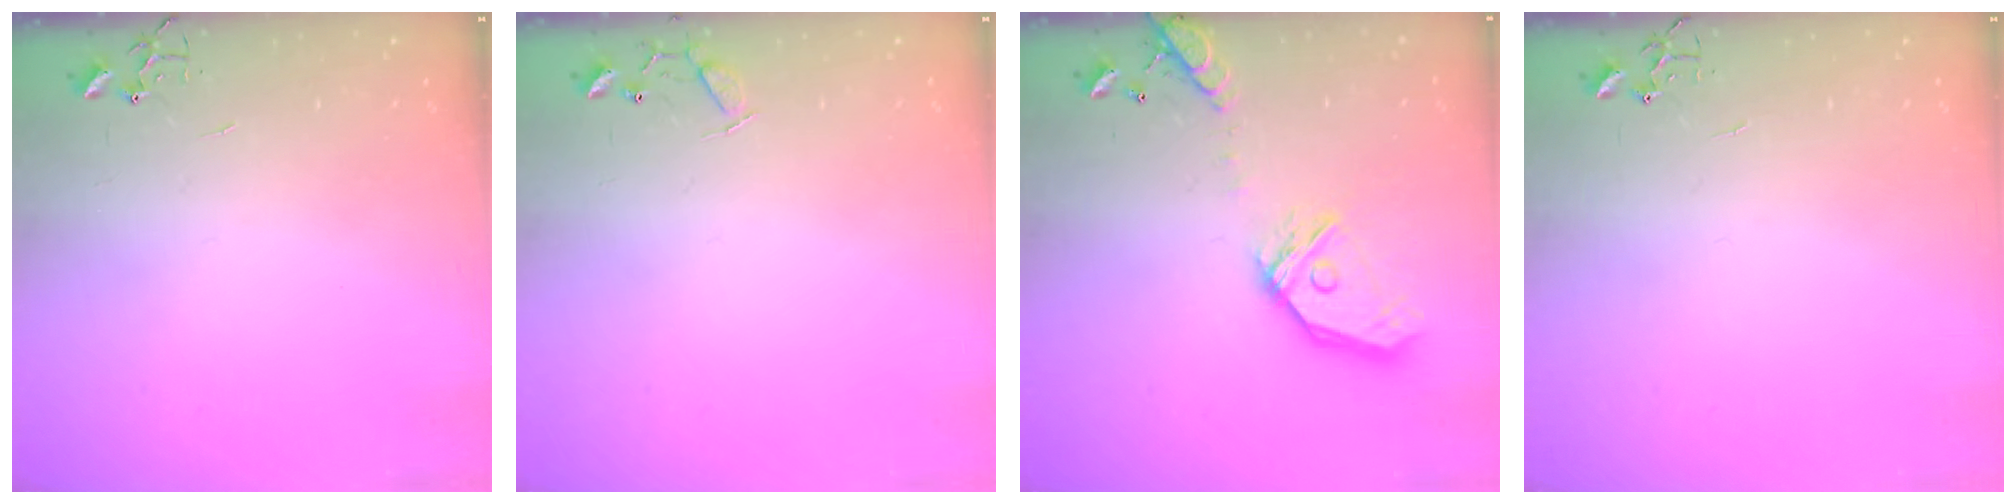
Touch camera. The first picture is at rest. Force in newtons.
{"total": 7.7, "press": 7.6, "slide": 0.5}
{"total": 17.0, "press": 16.8, "slide": 2.7}
{"total": 0.0}